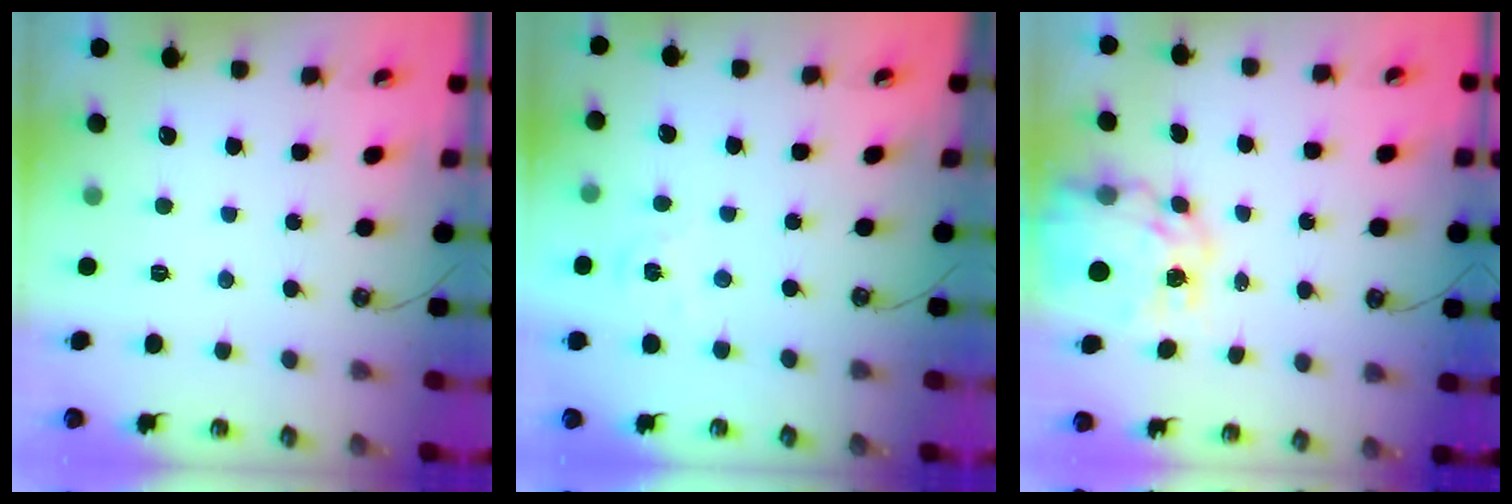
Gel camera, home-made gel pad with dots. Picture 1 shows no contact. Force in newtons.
{"total": 1.8, "press": 1.8, "slide": 0.3}
{"total": 11.9, "press": 11.8, "slide": 1.2}